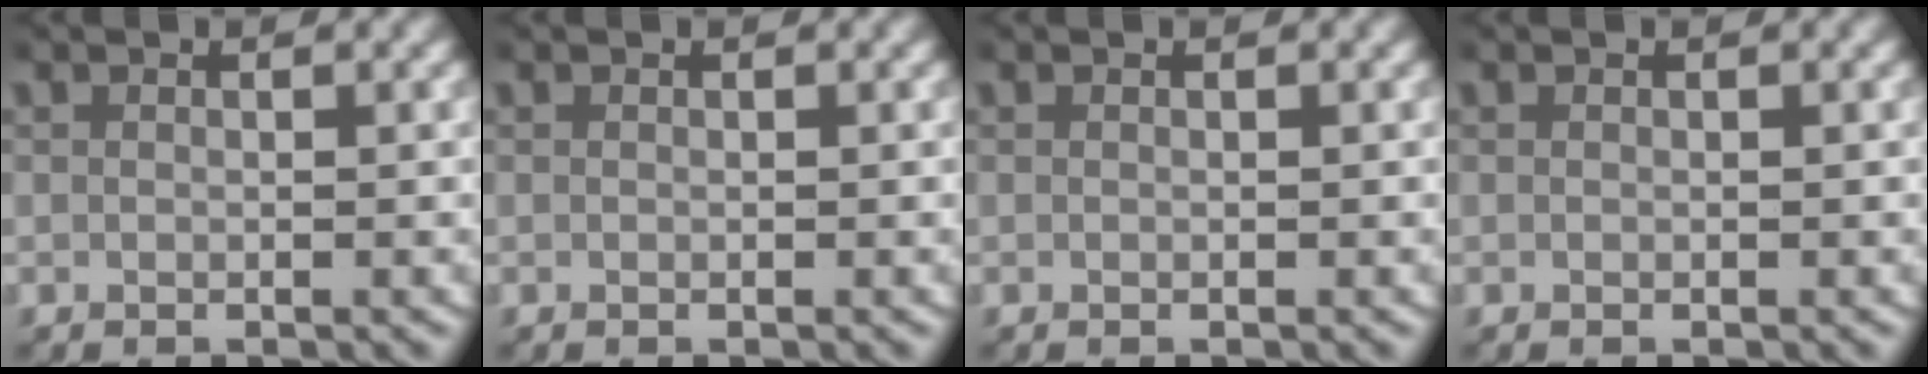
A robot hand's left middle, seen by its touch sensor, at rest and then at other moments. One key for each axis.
{"total": 0.0}
{"total": 0.0}
{"total": 0.0}